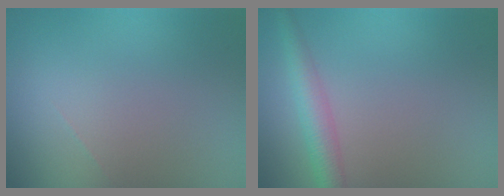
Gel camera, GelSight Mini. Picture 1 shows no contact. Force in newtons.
{"total": 3.2, "press": 3.1, "slide": 0.2}